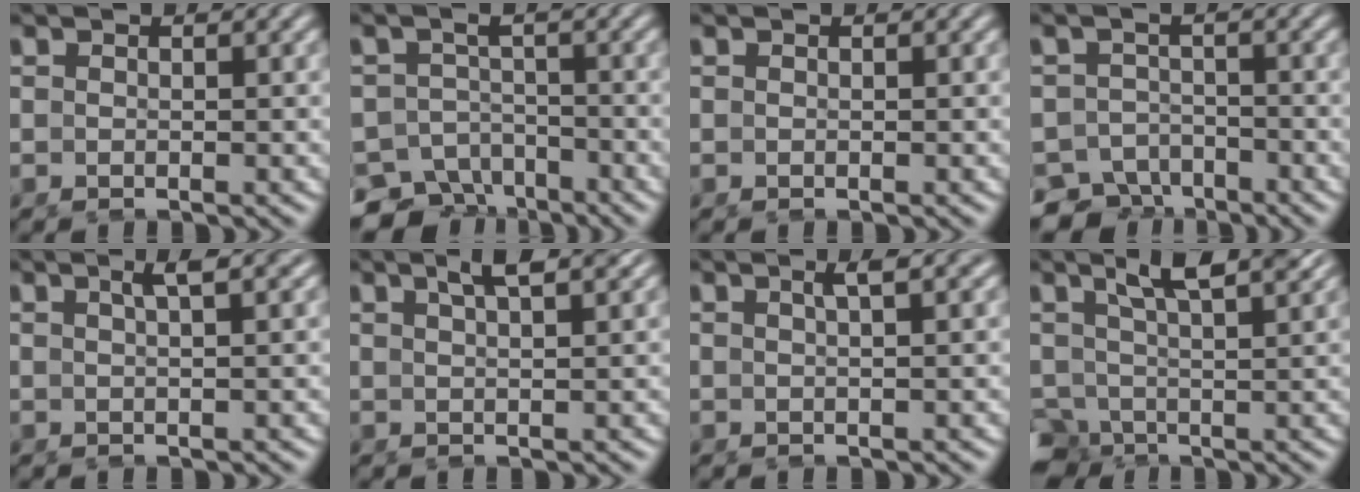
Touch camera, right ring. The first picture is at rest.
{"total": 9.8, "force": [-6.6, 6.8, 2.7], "torque": [-0.043, -0.038, -0.109]}
{"total": 0.0}
{"total": 8.1, "force": [-5.5, 5.6, 1.8], "torque": [-0.023, -0.030, -0.093]}
{"total": 2.8, "force": [1.5, 0.1, 2.3], "torque": [-0.026, 0.017, 0.022]}
{"total": 3.3, "force": [2.2, 0.2, 2.4], "torque": [-0.030, 0.016, 0.033]}
{"total": 2.2, "force": [1.1, 0.0, 1.9], "torque": [-0.021, 0.014, 0.017]}
{"total": 5.9, "force": [0.4, 3.7, 4.5], "torque": [-0.073, -0.017, 0.017]}